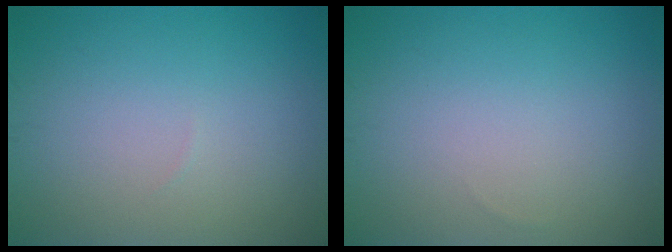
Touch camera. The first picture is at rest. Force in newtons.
{"total": 0.0}